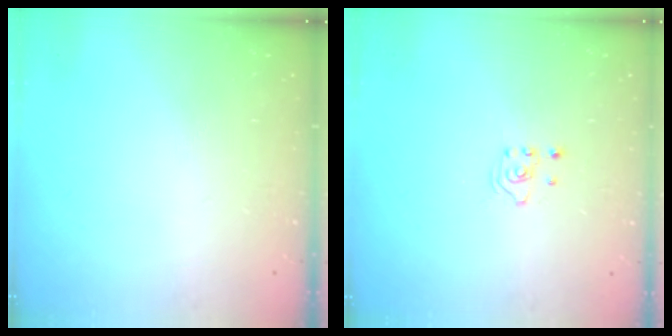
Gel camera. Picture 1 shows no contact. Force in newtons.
{"total": 1.6, "press": 1.5, "slide": 0.2}